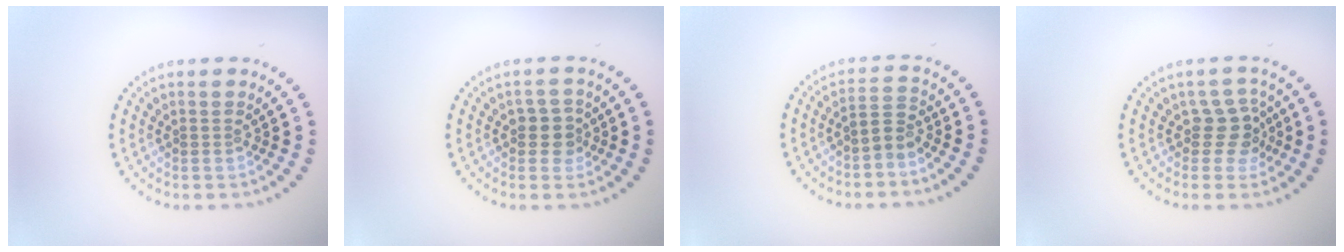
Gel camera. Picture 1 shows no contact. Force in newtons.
{"total": 2.1, "press": 1.9, "slide": 0.8}
{"total": 2.0, "press": 1.5, "slide": 1.3}
{"total": 2.6, "press": 2.0, "slide": 1.5}